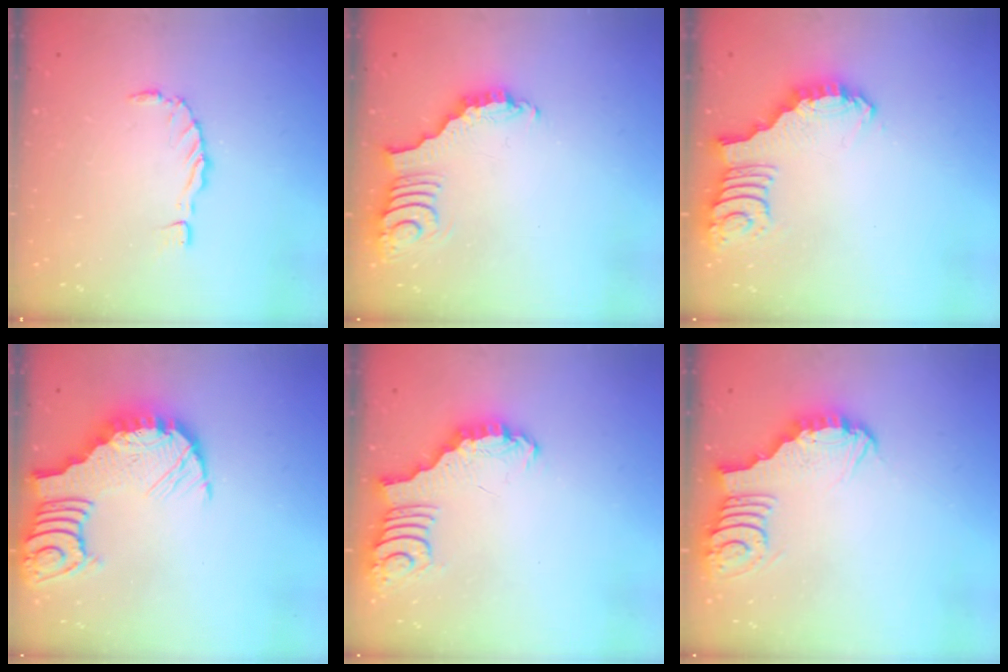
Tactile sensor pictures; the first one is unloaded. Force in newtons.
{"total": 3.8, "press": 3.7, "slide": 0.5}
{"total": 2.9, "press": 2.9, "slide": 0.1}
{"total": 7.4, "press": 7.4, "slide": 1.1}
{"total": 3.3, "press": 3.2, "slide": 0.4}
{"total": 3.4, "press": 3.4, "slide": 0.3}